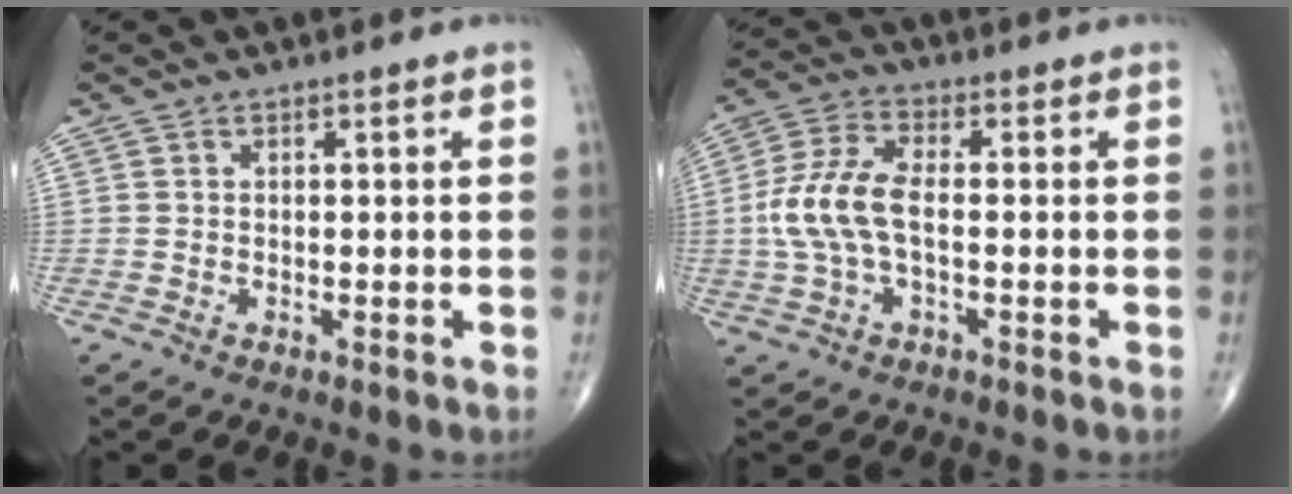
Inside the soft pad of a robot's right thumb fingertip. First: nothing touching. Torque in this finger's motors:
{"motor_torque": [-0.17, 0.73, 1.13, 0.07, 0.33]}